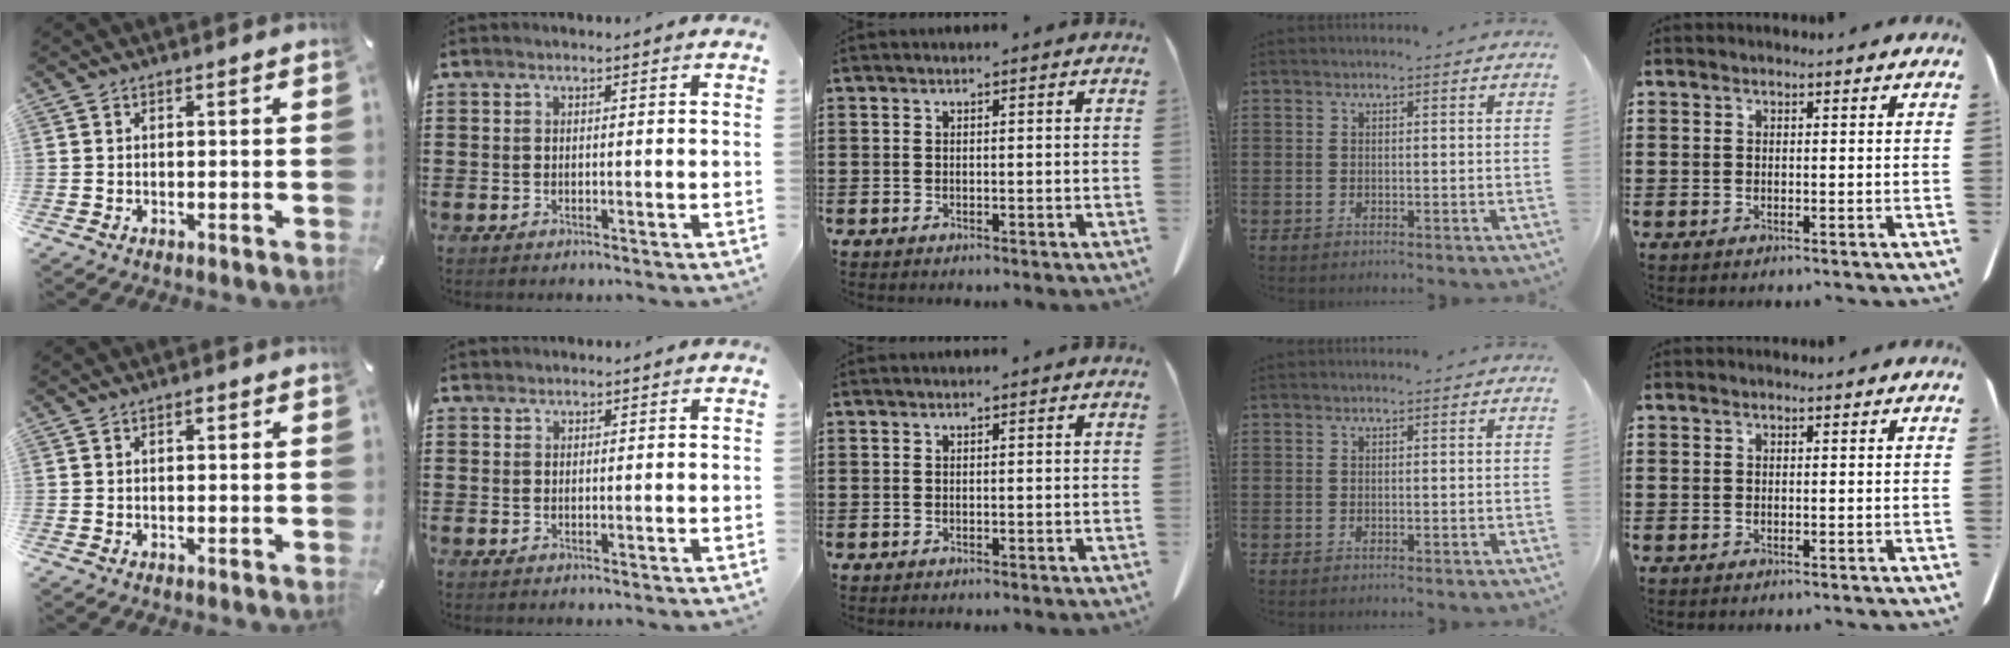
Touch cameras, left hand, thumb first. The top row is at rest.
{"thumb": {"total": 1.1, "force": [0.3, 0.7, 0.8], "torque": [-0.008, 0.002, 0.003]}, "index": {"total": 0.7, "force": [0.6, 0.3, 0.0], "torque": [-0.001, 0.001, 0.013]}}